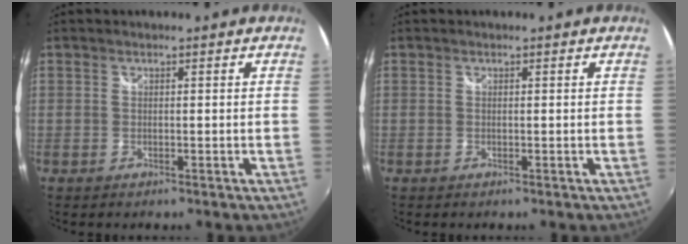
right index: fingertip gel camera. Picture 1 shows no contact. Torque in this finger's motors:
{"motor_torque": [0.13, 0.04, 0.03, 0.01]}